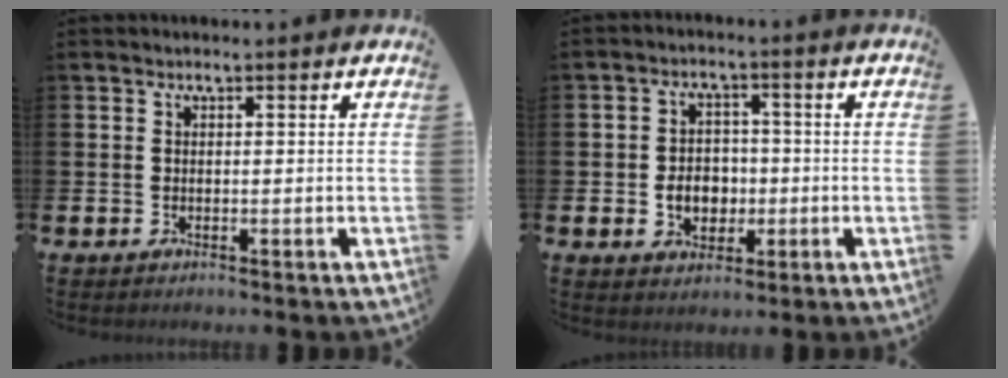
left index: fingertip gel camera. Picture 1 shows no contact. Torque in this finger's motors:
{"motor_torque": [1.00, 0.32, 0.13, 0.05]}